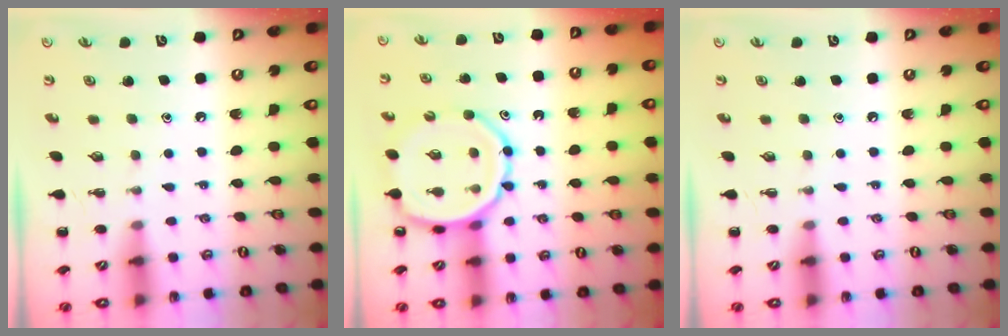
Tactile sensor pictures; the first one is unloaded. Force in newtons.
{"total": 10.3, "press": 10.0, "slide": 2.7}
{"total": 0.0}